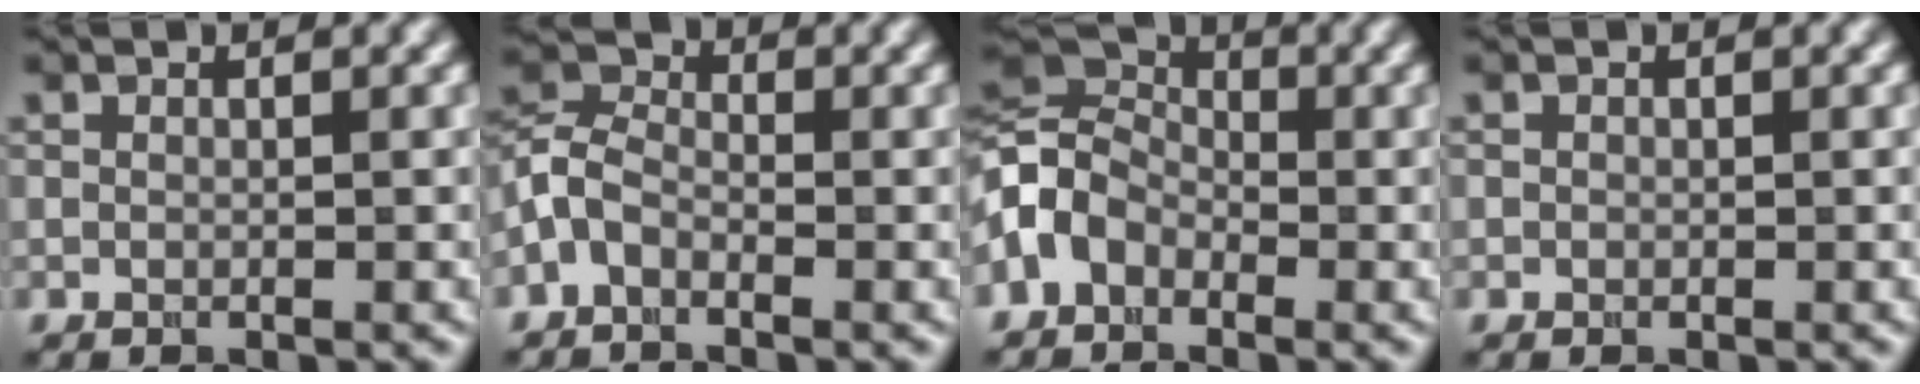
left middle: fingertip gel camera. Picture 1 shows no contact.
{"total": 3.2, "force": [-1.8, 1.8, 1.9], "torque": [-0.047, 0.013, -0.048]}
{"total": 5.8, "force": [-1.6, 4.2, 3.7], "torque": [-0.081, 0.014, -0.054]}
{"total": 0.0}